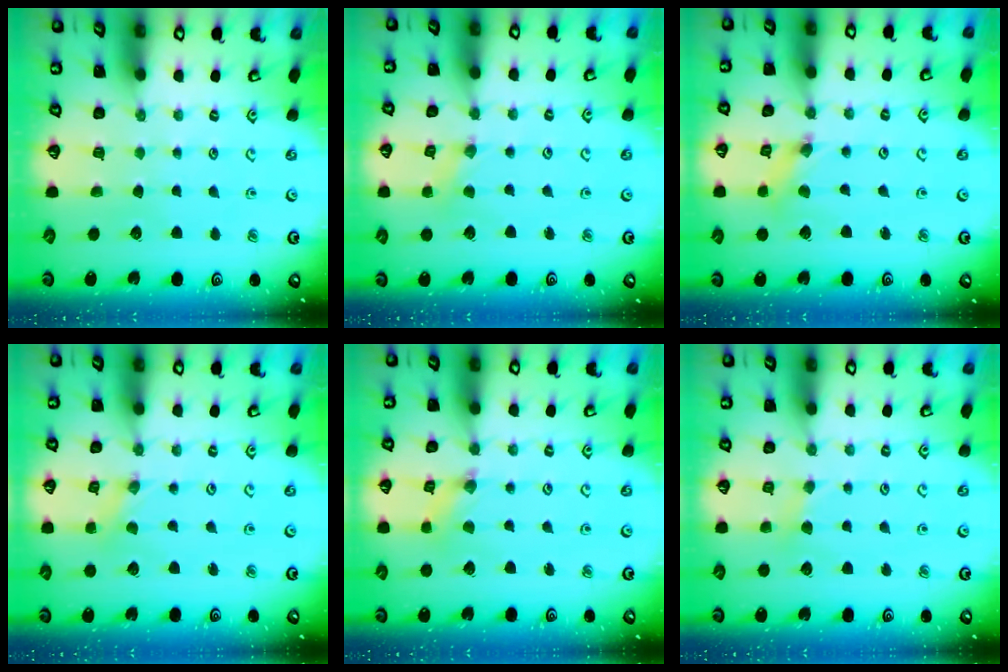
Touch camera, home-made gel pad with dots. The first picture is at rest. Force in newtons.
{"total": 2.1, "press": 2.1, "slide": 0.4}
{"total": 1.9, "press": 1.9, "slide": 0.2}
{"total": 0.0}
{"total": 1.2, "press": 1.2, "slide": 0.3}
{"total": 2.5, "press": 2.4, "slide": 0.4}